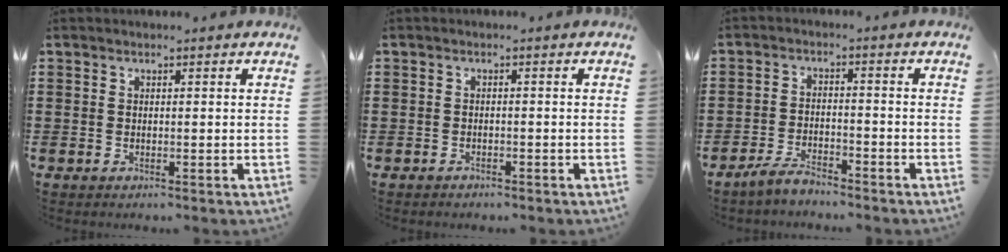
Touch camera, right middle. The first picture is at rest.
{"total": 1.0, "force": [-0.9, 0.4, -0.1], "torque": [0.001, 0.003, -0.021]}
{"total": 3.8, "force": [-3.5, 0.7, 1.2], "torque": [-0.027, 0.008, -0.071]}